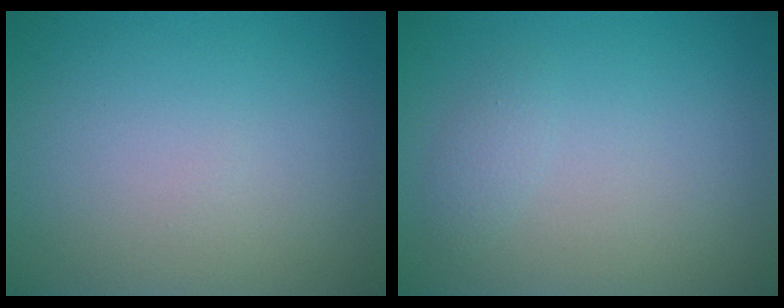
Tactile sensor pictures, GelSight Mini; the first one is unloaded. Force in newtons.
{"total": 1.1, "press": 1.1, "slide": 0.1}